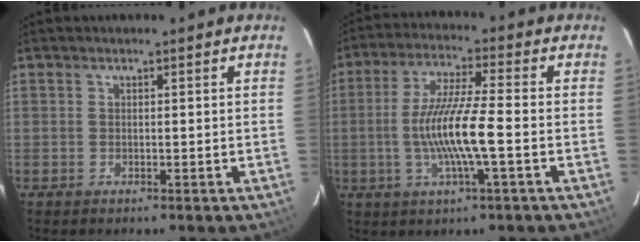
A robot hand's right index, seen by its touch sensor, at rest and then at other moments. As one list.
[{"total": 11.2, "force": [-2.4, 0.3, 10.9], "torque": [-0.213, -0.003, -0.044]}]